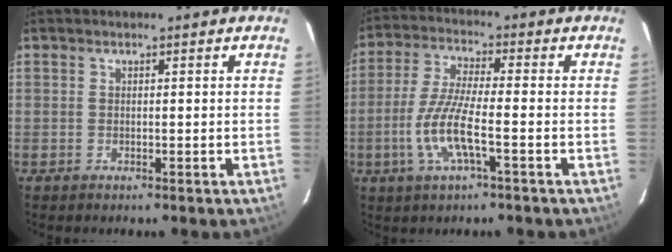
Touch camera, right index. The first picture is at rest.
{"total": 9.3, "force": [-3.1, 1.4, 8.7], "torque": [-0.186, -0.007, -0.061]}